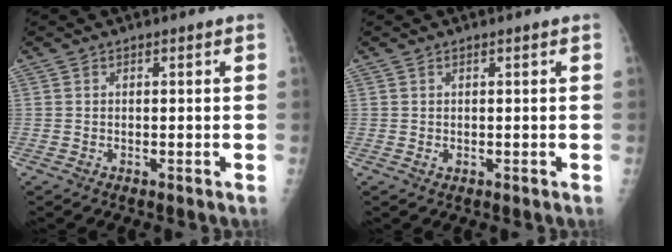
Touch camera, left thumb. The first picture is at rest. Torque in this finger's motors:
{"motor_torque": [-0.22, 0.14, 0.15, 0.09, -0.01]}